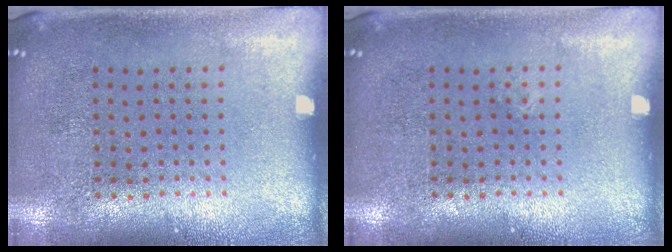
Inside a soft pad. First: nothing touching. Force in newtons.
{"total": 0.0}